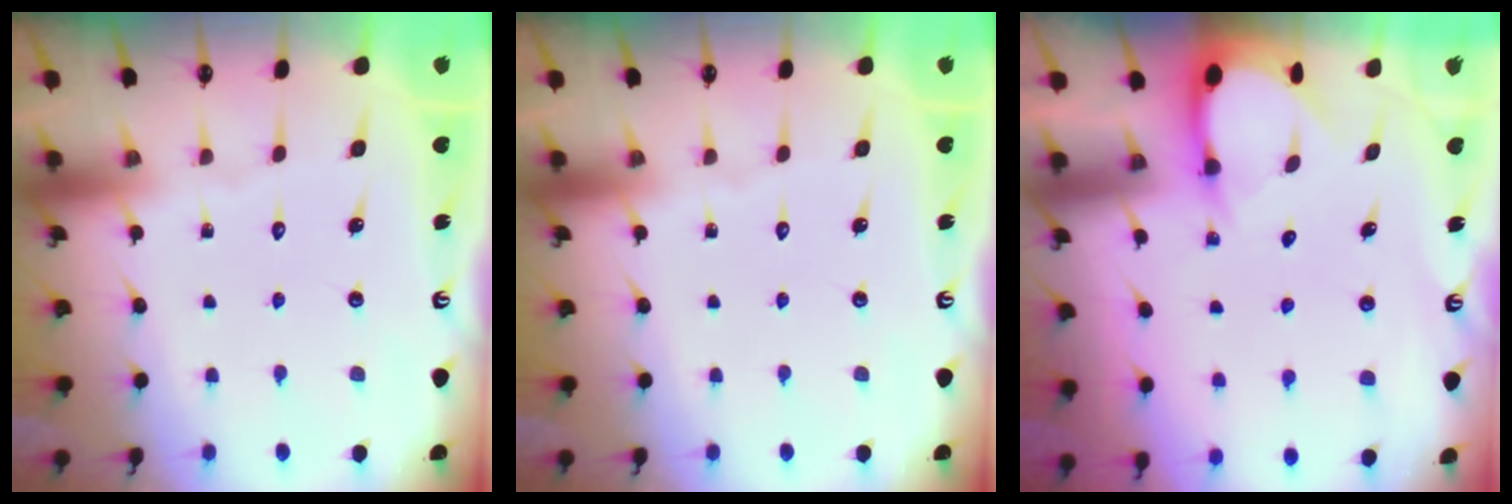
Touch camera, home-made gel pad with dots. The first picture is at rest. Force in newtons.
{"total": 0.0}
{"total": 3.4, "press": 3.4, "slide": 0.3}